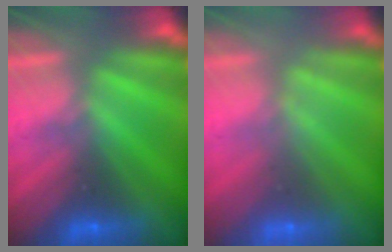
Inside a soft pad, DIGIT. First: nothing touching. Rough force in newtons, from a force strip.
{"total": 1.9}